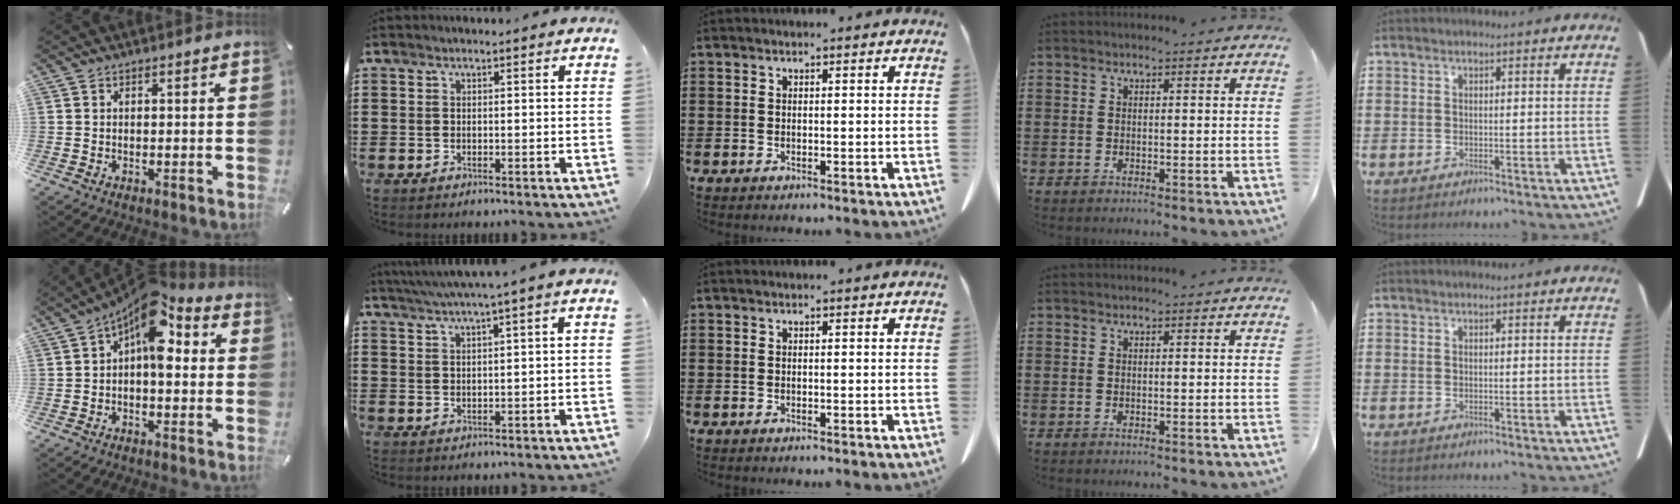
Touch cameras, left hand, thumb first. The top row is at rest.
{"thumb": {"total": 10.7, "force": [3.9, 5.2, 8.4], "torque": [-0.123, -0.034, 0.067]}, "index": {"total": 2.6, "force": [1.3, -0.6, 2.2], "torque": [-0.041, -0.003, 0.022]}}